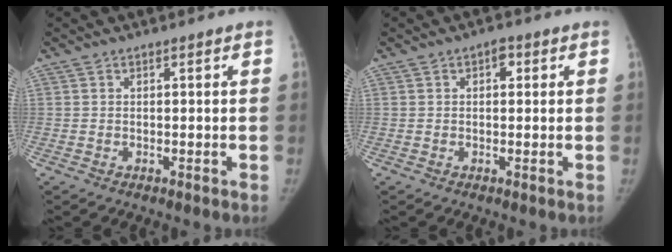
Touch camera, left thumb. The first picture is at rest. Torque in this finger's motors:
{"motor_torque": [1.04, -0.23, 0.44, -0.15, 0.03]}